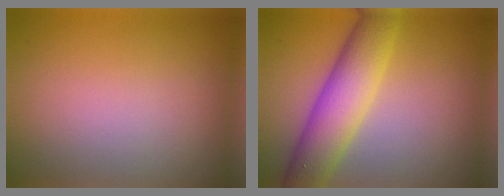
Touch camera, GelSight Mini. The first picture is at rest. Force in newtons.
{"total": 6.8, "press": 6.8, "slide": 0.3}